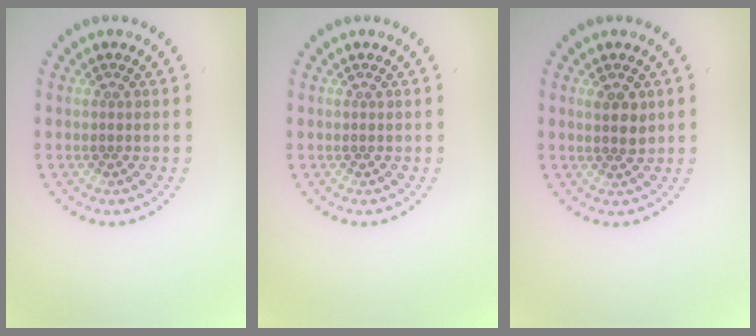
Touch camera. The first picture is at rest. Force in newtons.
{"total": 0.0}
{"total": 1.7, "press": 1.6, "slide": 0.5}